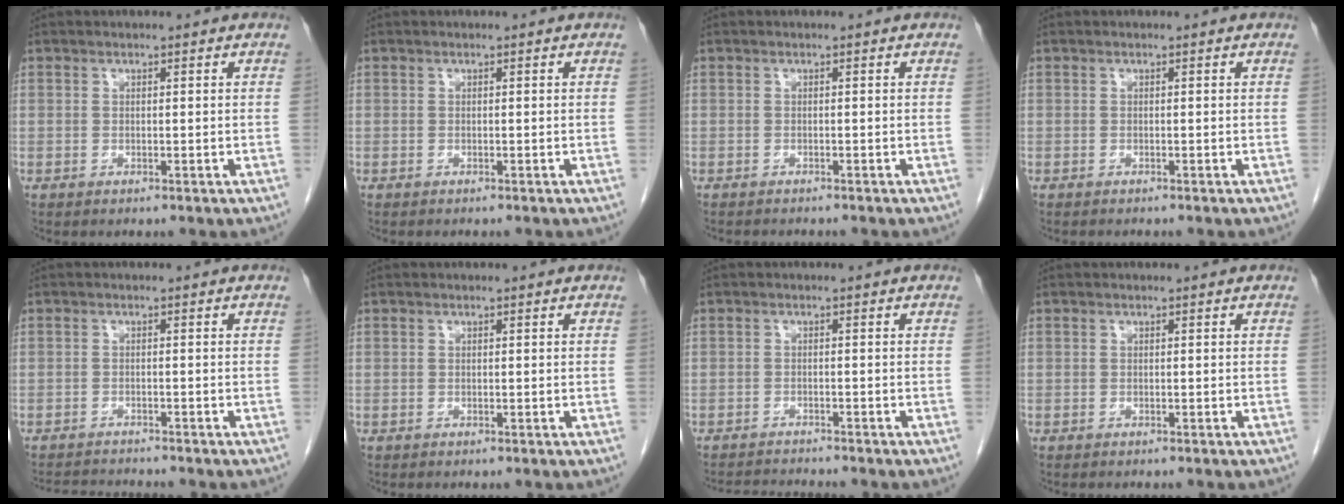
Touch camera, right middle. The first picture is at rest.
{"total": 1.1, "force": [-0.9, 0.2, 0.5], "torque": [-0.008, -0.001, -0.010]}
{"total": 3.4, "force": [-3.1, 0.5, 1.3], "torque": [-0.018, -0.005, -0.038]}
{"total": 1.9, "force": [-1.7, 0.3, 0.8], "torque": [-0.013, -0.002, -0.018]}
{"total": 4.8, "force": [-4.7, -0.2, 0.9], "torque": [-0.016, -0.016, -0.074]}
{"total": 0.0}
{"total": 4.8, "force": [-4.7, -0.4, 1.0], "torque": [-0.018, -0.018, -0.072]}
{"total": 1.1, "force": [-1.0, 0.2, 0.5], "torque": [-0.009, -0.001, -0.011]}